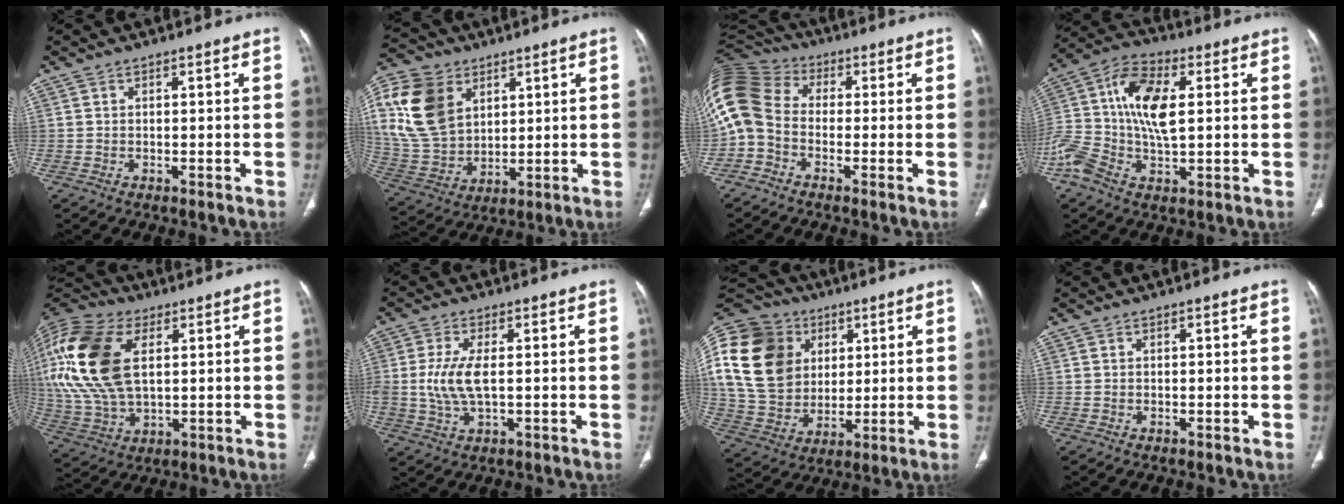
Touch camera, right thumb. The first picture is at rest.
{"total": 20.0, "force": [6.8, 14.3, 12.2], "torque": [-0.250, -0.010, 0.139]}
{"total": 15.2, "force": [-1.7, 12.1, 9.0], "torque": [-0.207, 0.055, -0.048]}
{"total": 15.9, "force": [1.1, 8.5, 13.4], "torque": [-0.284, 0.023, 0.016]}
{"total": 23.7, "force": [5.7, 13.8, 18.4], "torque": [-0.419, -0.006, 0.107]}
{"total": 7.2, "force": [0.3, 3.0, 6.5], "torque": [-0.155, -0.004, 0.008]}
{"total": 27.6, "force": [7.6, 21.5, 15.6], "torque": [-0.333, 0.033, 0.151]}
{"total": 0.0}